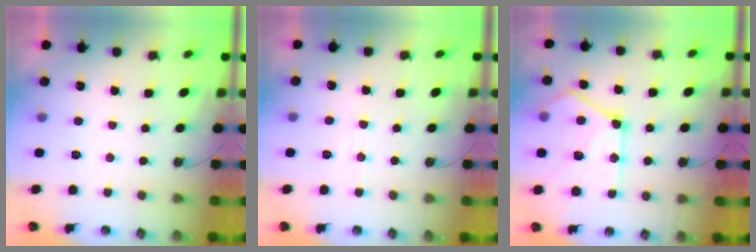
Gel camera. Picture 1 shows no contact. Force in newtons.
{"total": 4.4, "press": 4.4, "slide": 0.7}
{"total": 20.6, "press": 20.5, "slide": 2.2}